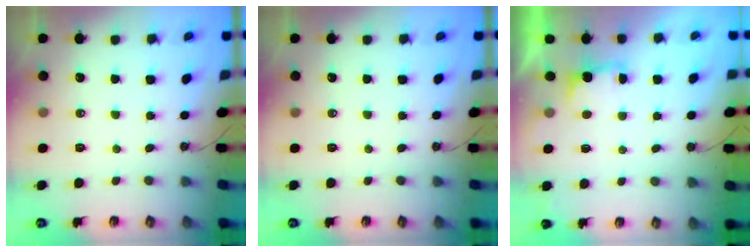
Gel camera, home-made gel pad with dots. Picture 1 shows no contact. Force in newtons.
{"total": 0.0}
{"total": 2.5, "press": 2.3, "slide": 0.8}